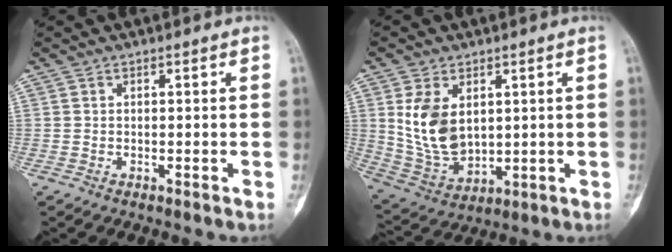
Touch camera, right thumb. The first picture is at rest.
{"total": 11.6, "force": [2.7, 7.5, 8.5], "torque": [-0.145, -0.016, 0.073]}